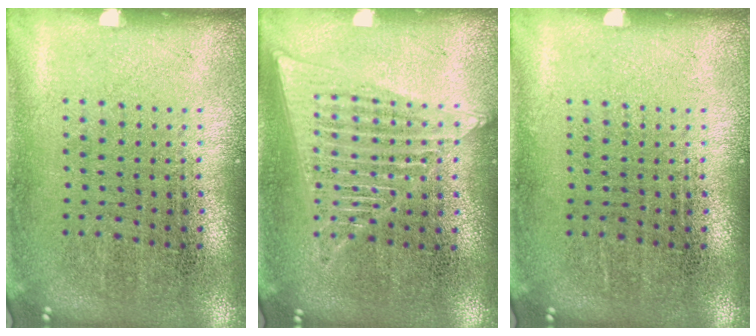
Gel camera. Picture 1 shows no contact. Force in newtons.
{"total": 1.4, "press": 1.4, "slide": 0.3}
{"total": 0.0}